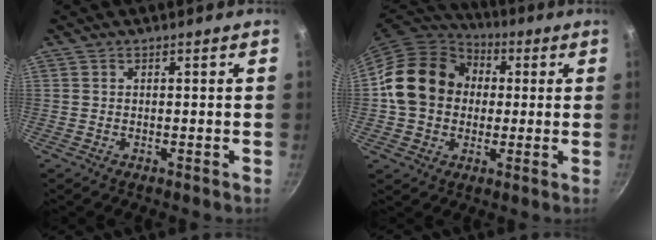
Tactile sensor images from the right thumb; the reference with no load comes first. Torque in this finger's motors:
{"motor_torque": [1.16, 2.73, 0.67, -0.62, 0.24]}